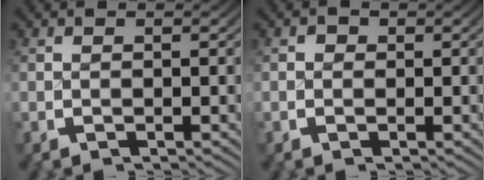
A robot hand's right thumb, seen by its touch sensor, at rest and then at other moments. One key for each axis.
{"total": 0.7, "fx": 0.0, "fy": 0.7, "fz": 0.1, "tx": -0.002, "ty": -0.005, "tz": -0.003}